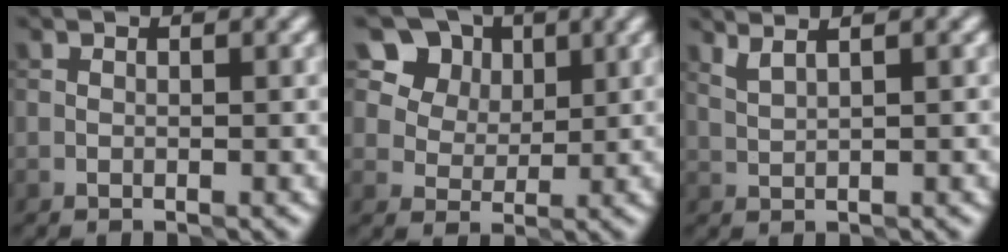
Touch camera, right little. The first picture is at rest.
{"total": 11.3, "force": [6.6, 7.9, 4.6], "torque": [-0.116, 0.023, 0.120]}
{"total": 2.5, "force": [2.0, 0.6, 1.4], "torque": [-0.013, 0.011, 0.025]}